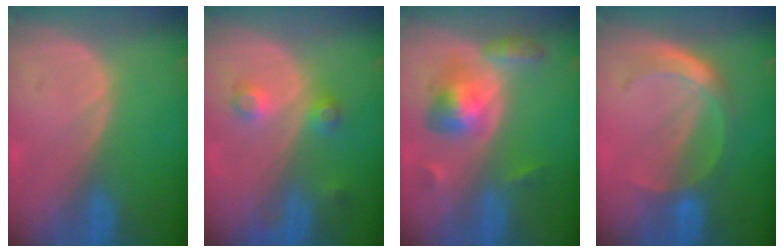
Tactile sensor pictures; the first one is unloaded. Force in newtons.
{"total": 3.7, "press": 3.4, "slide": 1.7}
{"total": 6.1, "press": 6.1, "slide": 0.3}
{"total": 5.7, "press": 5.2, "slide": 2.5}